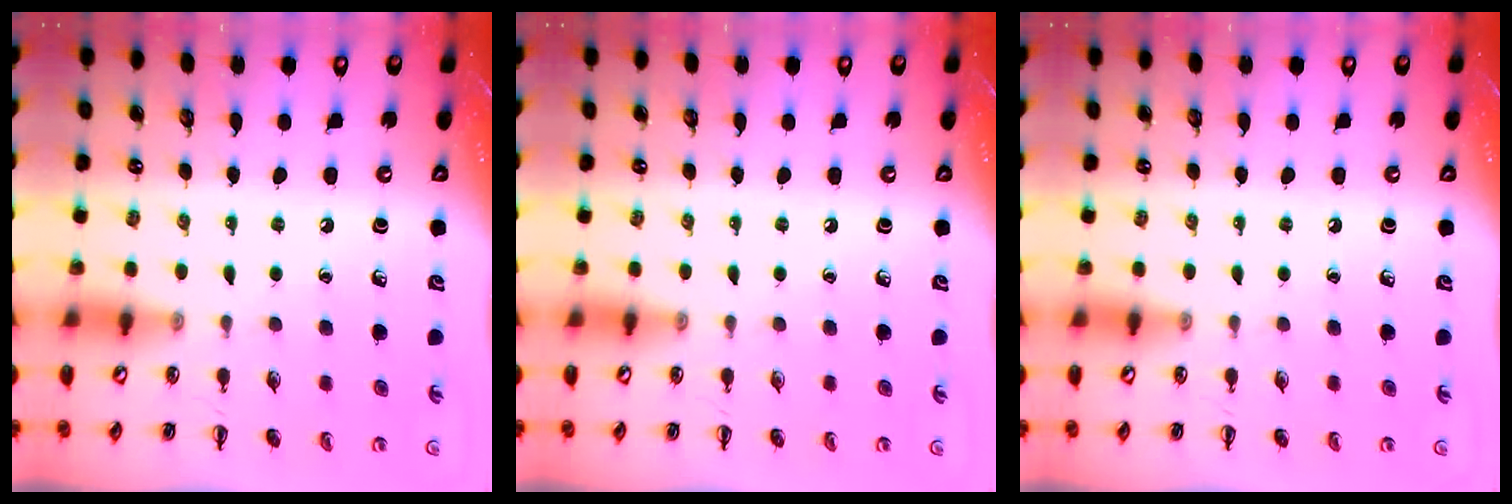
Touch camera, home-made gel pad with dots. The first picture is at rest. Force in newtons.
{"total": 0.0}
{"total": 0.0}